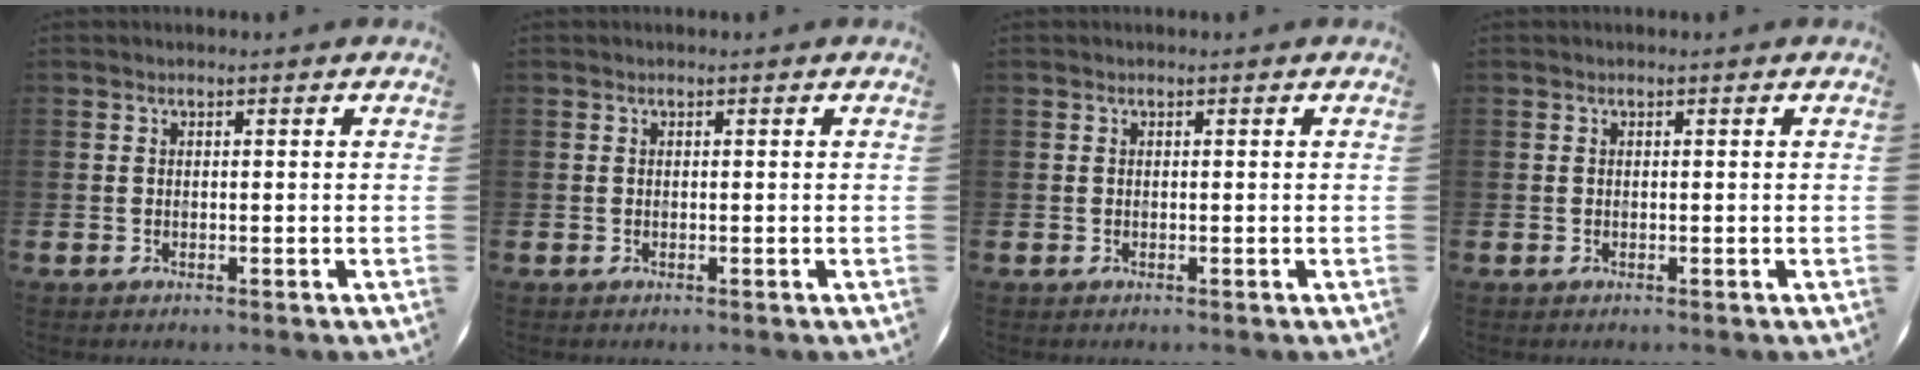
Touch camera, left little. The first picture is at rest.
{"total": 0.0}
{"total": 0.0}
{"total": 0.0}